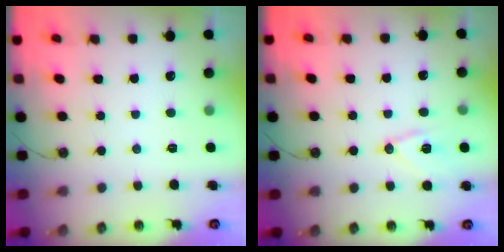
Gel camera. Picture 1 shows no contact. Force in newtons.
{"total": 9.9, "press": 9.9, "slide": 0.9}